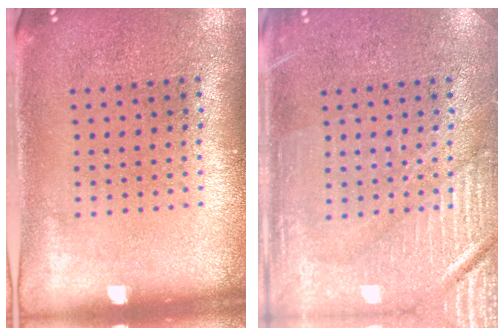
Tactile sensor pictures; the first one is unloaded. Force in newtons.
{"total": 4.1, "press": 4.1, "slide": 0.7}